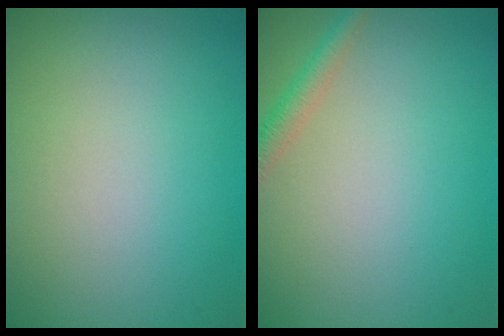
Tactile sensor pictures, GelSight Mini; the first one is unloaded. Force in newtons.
{"total": 1.8, "press": 1.8, "slide": 0.1}